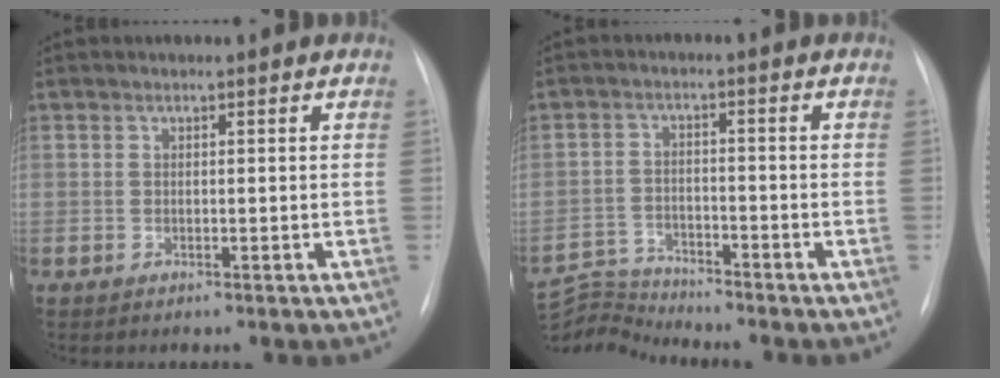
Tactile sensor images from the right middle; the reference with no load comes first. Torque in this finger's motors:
{"motor_torque": [-0.33, -0.19, -0.20, -0.06]}